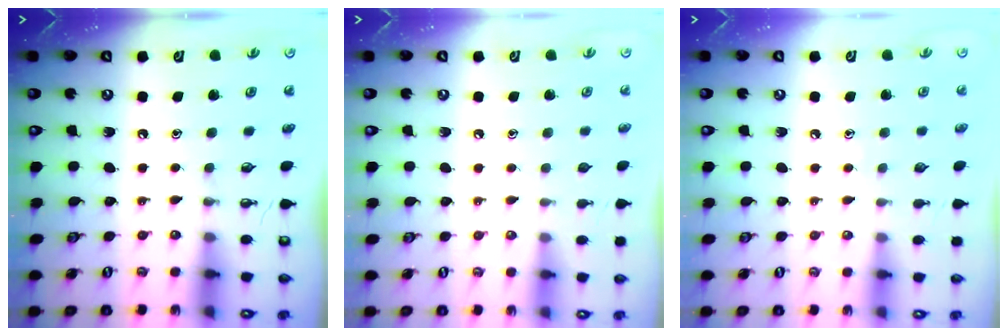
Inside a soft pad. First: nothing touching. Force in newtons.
{"total": 0.0}
{"total": 3.2, "press": 3.2, "slide": 0.3}